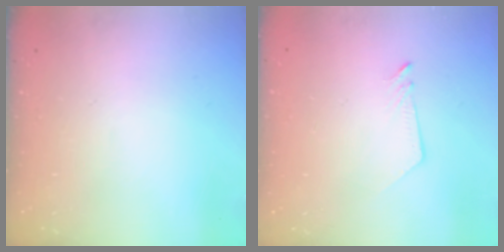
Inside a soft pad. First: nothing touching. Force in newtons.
{"total": 2.6, "press": 2.6, "slide": 0.3}